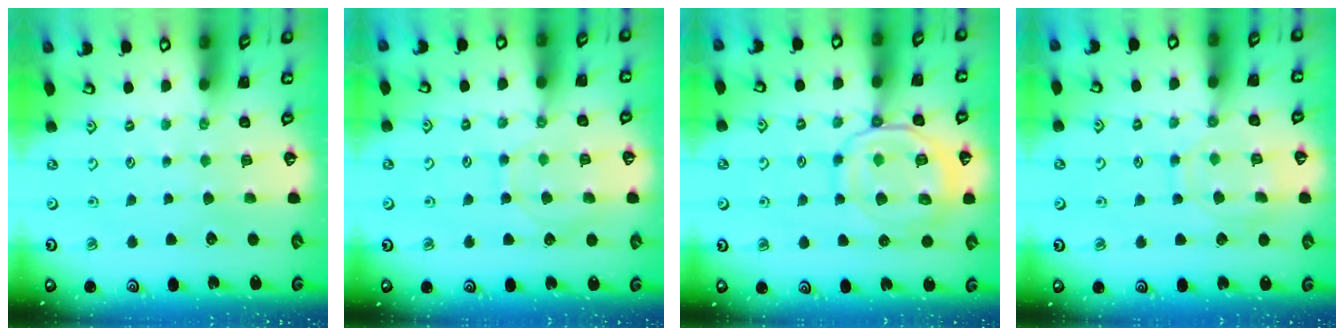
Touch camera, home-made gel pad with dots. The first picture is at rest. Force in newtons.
{"total": 8.7, "press": 8.6, "slide": 0.9}
{"total": 12.8, "press": 12.7, "slide": 1.6}
{"total": 11.0, "press": 11.0, "slide": 0.8}